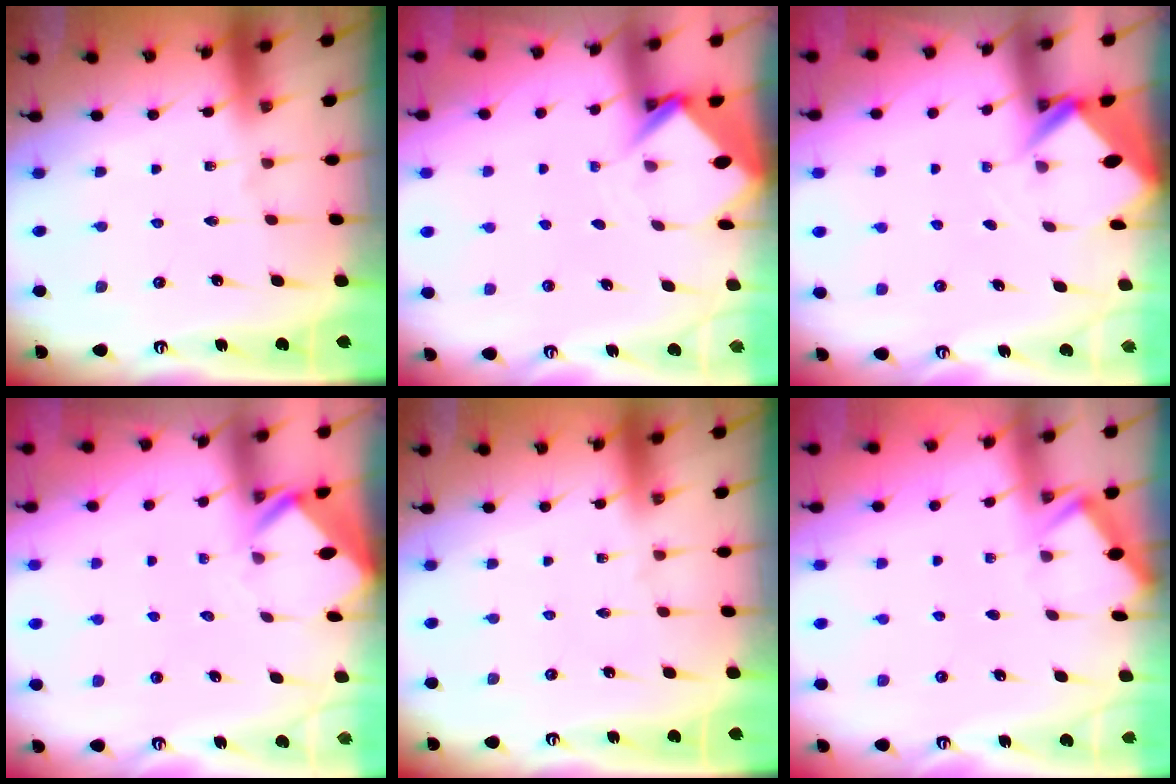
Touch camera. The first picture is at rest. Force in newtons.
{"total": 3.9, "press": 3.9, "slide": 0.2}
{"total": 2.7, "press": 2.7, "slide": 0.0}
{"total": 2.8, "press": 2.8, "slide": 0.2}
{"total": 0.0}
{"total": 2.0, "press": 2.0, "slide": 0.3}